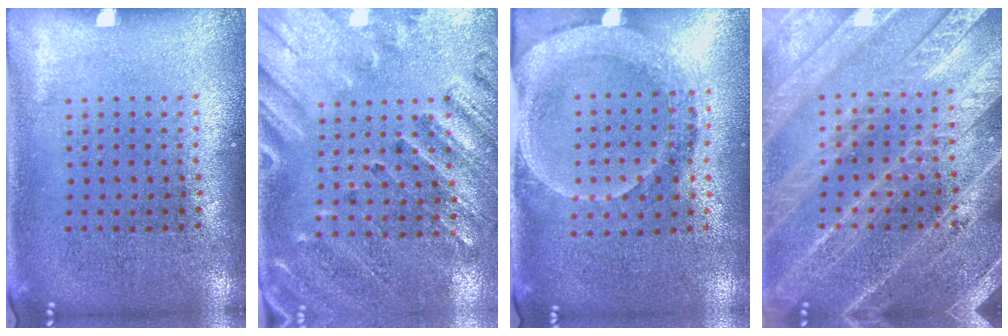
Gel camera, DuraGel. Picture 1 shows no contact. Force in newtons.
{"total": 2.5, "press": 2.1, "slide": 1.4}
{"total": 1.8, "press": 1.7, "slide": 0.7}
{"total": 5.9, "press": 5.9, "slide": 0.7}